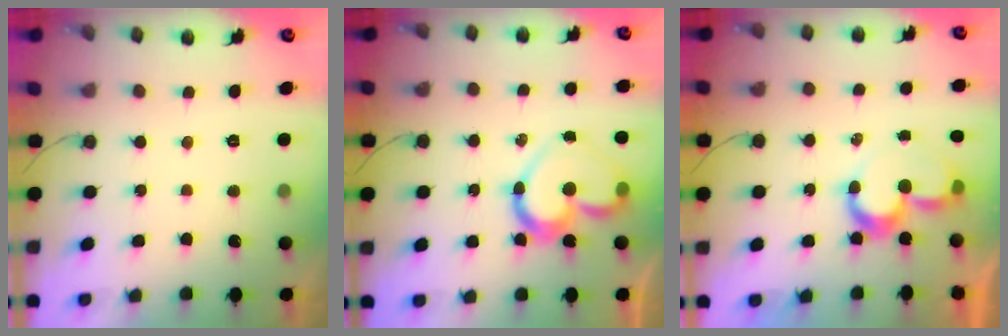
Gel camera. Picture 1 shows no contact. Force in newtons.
{"total": 14.9, "press": 14.8, "slide": 1.4}
{"total": 9.5, "press": 9.5, "slide": 0.9}